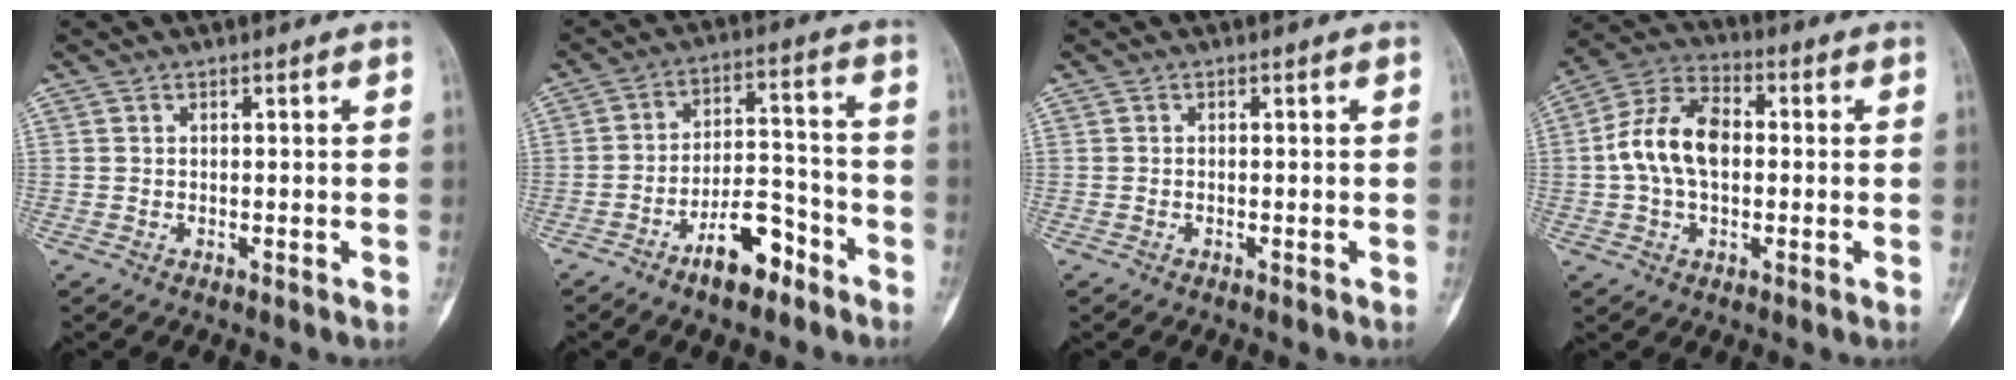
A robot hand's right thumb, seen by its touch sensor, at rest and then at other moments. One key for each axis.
{"total": 10.2, "fx": -6.4, "fy": 4.4, "fz": 6.7, "tx": -0.099, "ty": 0.057, "tz": -0.107}
{"total": 0.0}
{"total": 11.9, "fx": 0.2, "fy": 7.5, "fz": 9.2, "tx": -0.172, "ty": 0.029, "tz": -0.003}